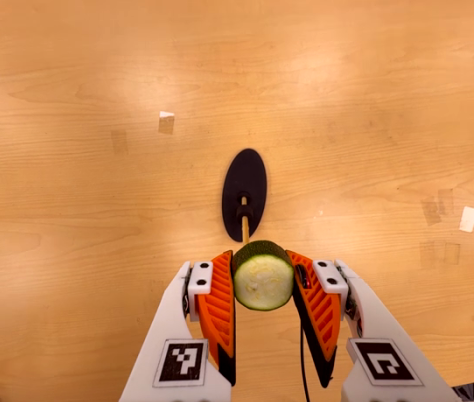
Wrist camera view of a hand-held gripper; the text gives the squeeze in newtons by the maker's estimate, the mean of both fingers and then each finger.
{"total": 11.5, "left": 11.7, "right": 11.2}